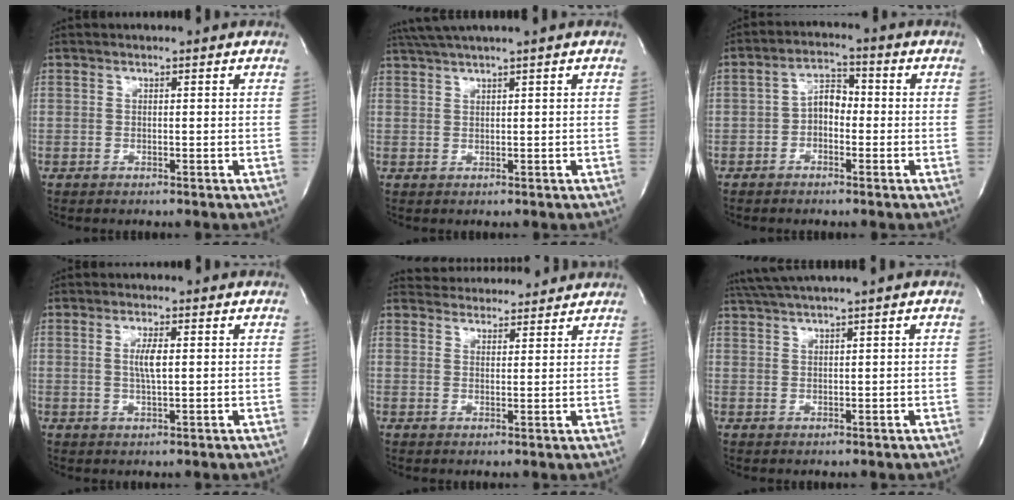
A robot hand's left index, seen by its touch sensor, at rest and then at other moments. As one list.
[{"total": 3.5, "force": [2.6, -1.1, 2.2], "torque": [-0.049, 0.013, 0.055]}, {"total": 4.3, "force": [-1.0, 2.6, 3.3], "torque": [-0.058, 0.019, -0.023]}, {"total": 3.3, "force": [0.4, 0.4, 3.2], "torque": [-0.063, -0.002, 0.009]}, {"total": 8.3, "force": [8.0, 2.0, 1.2], "torque": [-0.015, 0.018, 0.104]}, {"total": 3.8, "force": [2.9, -1.3, 2.1], "torque": [-0.050, 0.012, 0.063]}]